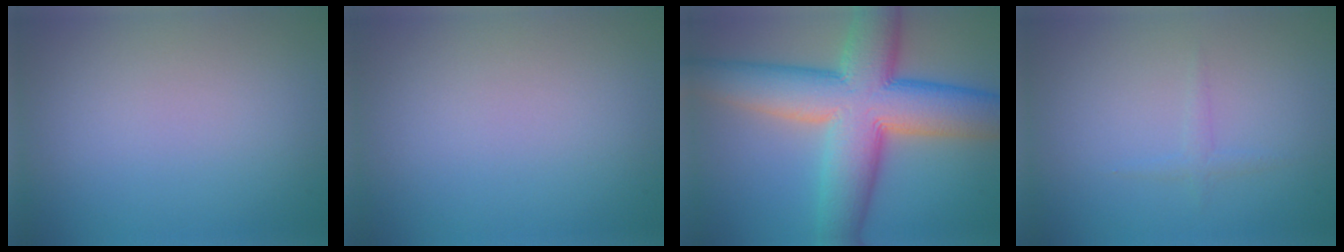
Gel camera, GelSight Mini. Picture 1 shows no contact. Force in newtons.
{"total": 0.0}
{"total": 13.3, "press": 13.3, "slide": 0.3}
{"total": 0.9, "press": 0.9, "slide": 0.0}